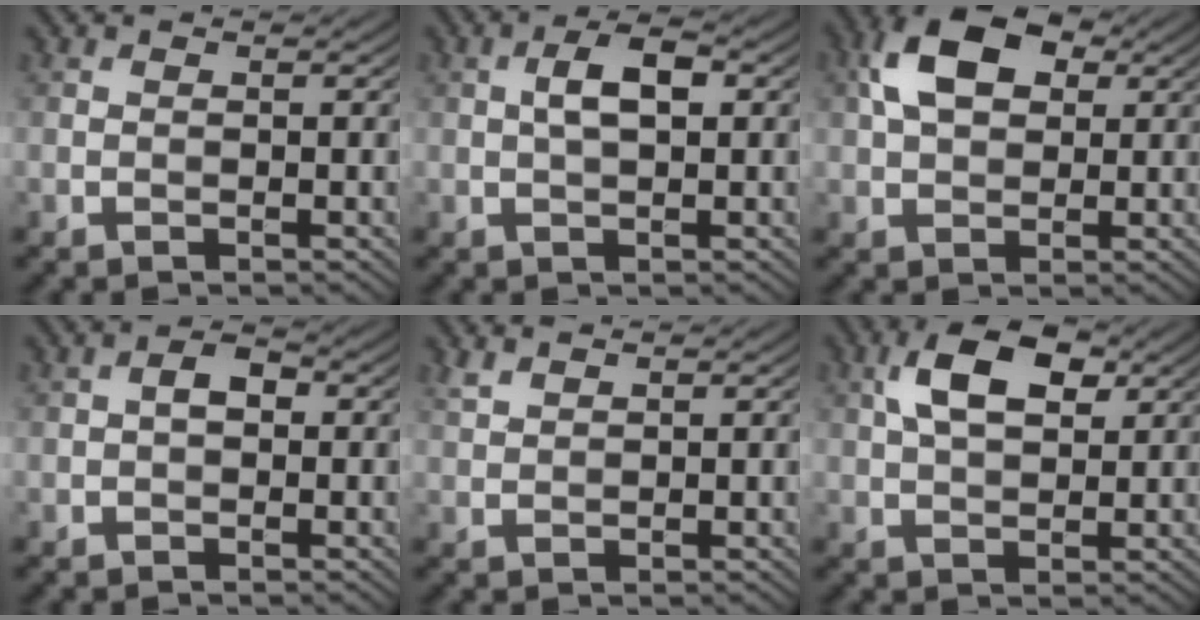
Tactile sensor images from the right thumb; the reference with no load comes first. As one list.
[{"total": 3.9, "force": [0.7, 1.7, 3.5], "torque": [-0.069, 0.008, 0.008]}, {"total": 8.1, "force": [2.5, 5.1, 5.8], "torque": [-0.122, 0.015, 0.039]}, {"total": 2.1, "force": [-0.1, 1.4, 1.6], "torque": [-0.027, 0.005, -0.007]}, {"total": 1.6, "force": [1.4, 0.5, 0.7], "torque": [-0.023, 0.003, 0.035]}, {"total": 7.0, "force": [2.6, 3.7, 5.4], "torque": [-0.106, 0.008, 0.041]}]